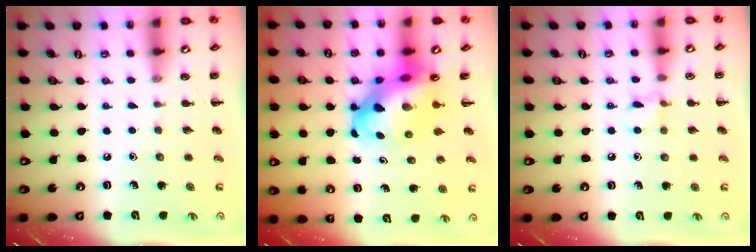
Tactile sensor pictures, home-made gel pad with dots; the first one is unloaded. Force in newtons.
{"total": 8.9, "press": 8.5, "slide": 2.8}
{"total": 6.1, "press": 5.8, "slide": 1.9}